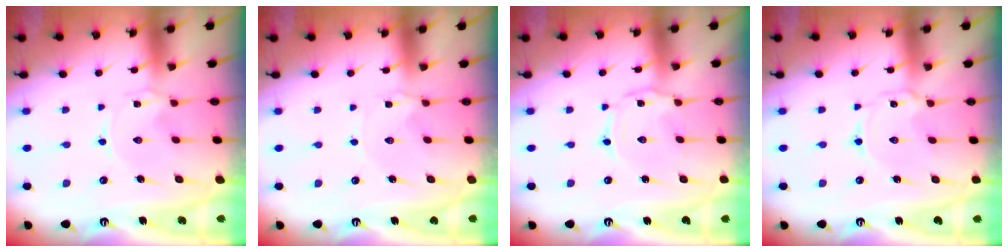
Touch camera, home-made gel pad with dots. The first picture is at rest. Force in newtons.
{"total": 1.3, "press": 1.3, "slide": 0.3}
{"total": 1.8, "press": 1.8, "slide": 0.2}
{"total": 1.7, "press": 1.7, "slide": 0.2}